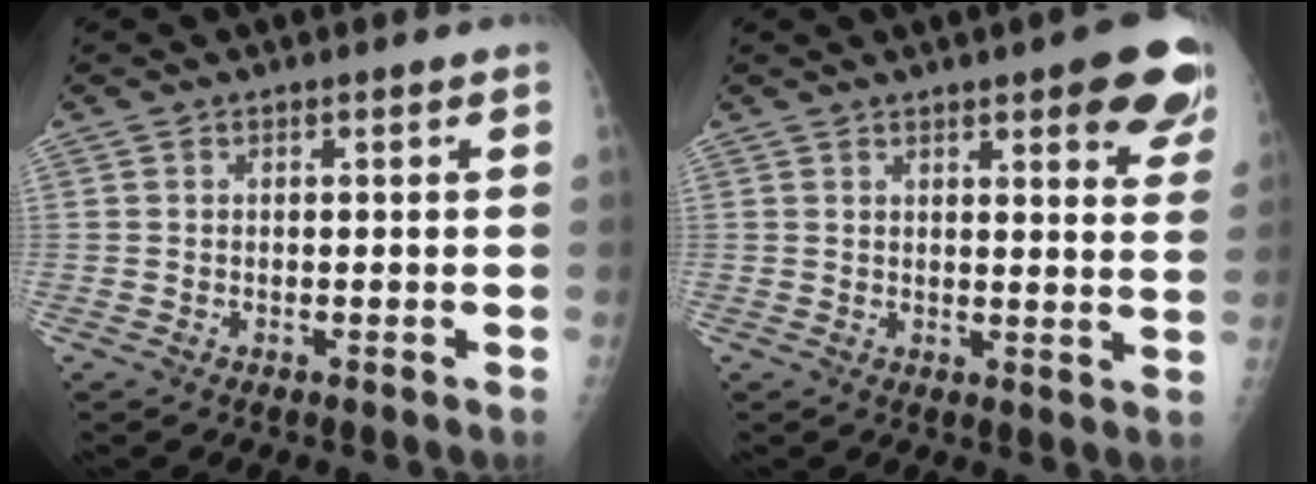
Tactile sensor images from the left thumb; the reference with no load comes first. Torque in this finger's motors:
{"motor_torque": [-0.16, 0.08, 0.15, -0.02, 0.08]}